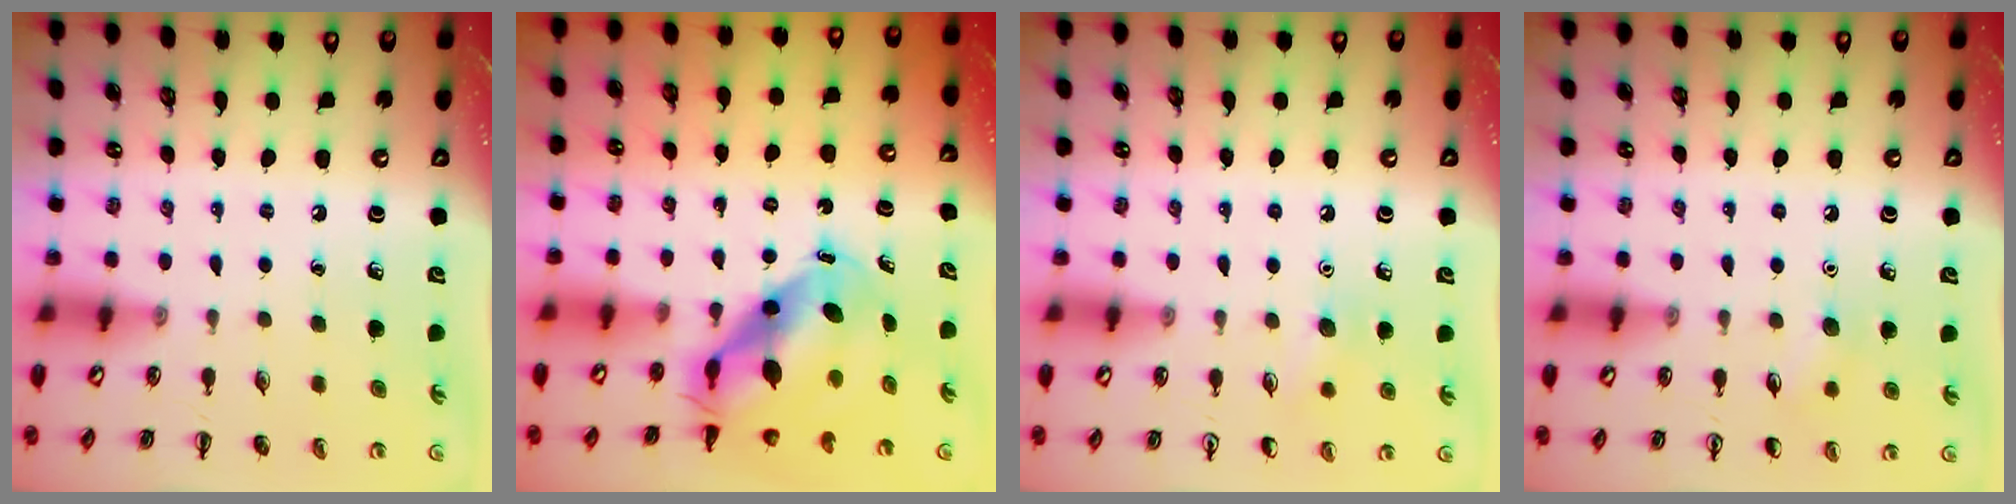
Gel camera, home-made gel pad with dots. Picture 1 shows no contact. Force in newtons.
{"total": 8.8, "press": 8.5, "slide": 2.2}
{"total": 6.3, "press": 6.0, "slide": 1.9}
{"total": 5.3, "press": 5.0, "slide": 1.6}